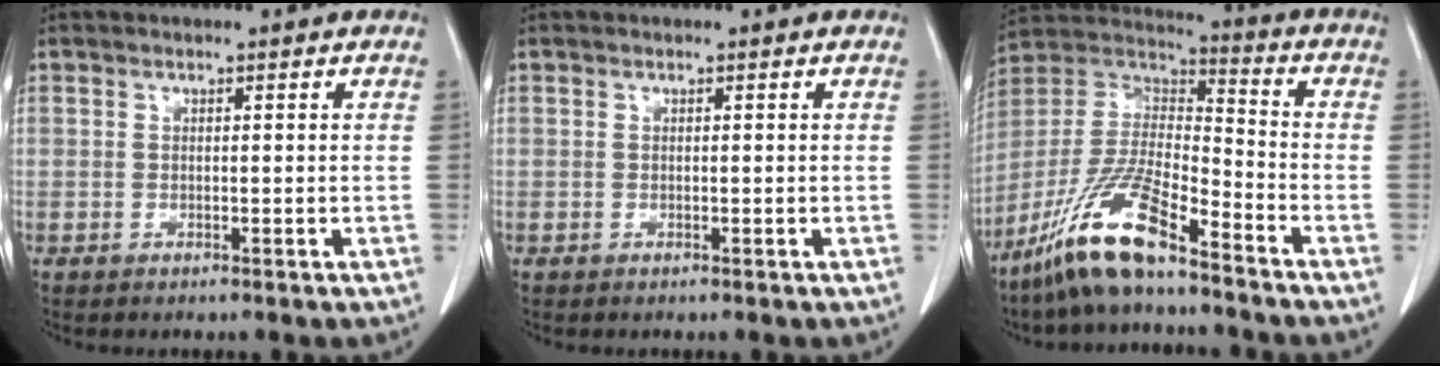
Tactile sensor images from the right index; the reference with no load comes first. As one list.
[{"total": 0.0}, {"total": 14.5, "force": [-10.3, 2.2, 10.0], "torque": [-0.210, -0.005, -0.194]}]